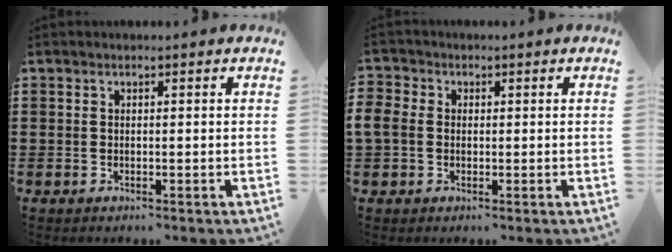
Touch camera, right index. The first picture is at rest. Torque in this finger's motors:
{"motor_torque": [1.60, -0.12, 0.35, 0.21]}